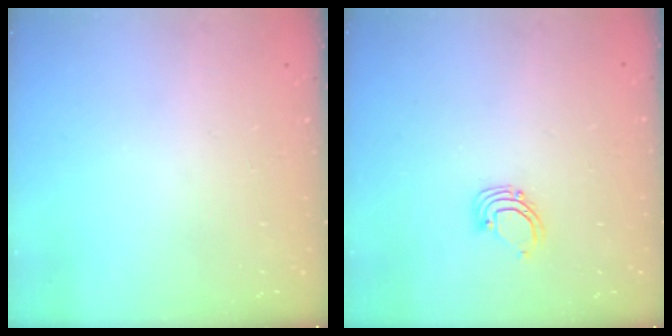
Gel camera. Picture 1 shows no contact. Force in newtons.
{"total": 2.9, "press": 2.9, "slide": 0.3}